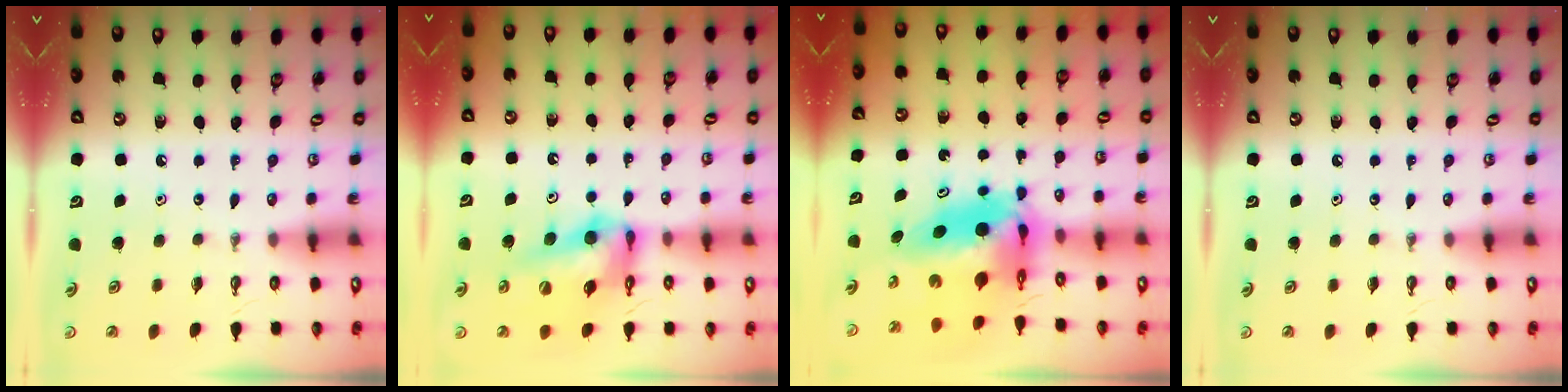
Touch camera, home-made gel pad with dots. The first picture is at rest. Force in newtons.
{"total": 13.6, "press": 12.8, "slide": 4.6}
{"total": 10.8, "press": 10.6, "slide": 2.1}
{"total": 0.0}